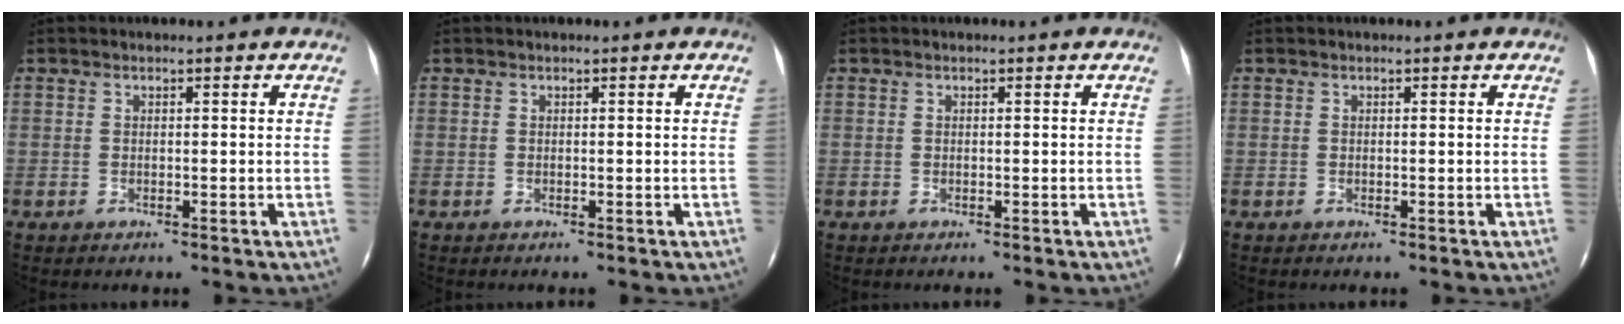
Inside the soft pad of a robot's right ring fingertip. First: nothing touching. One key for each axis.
{"total": 0.0}
{"total": 0.0}
{"total": 0.0}